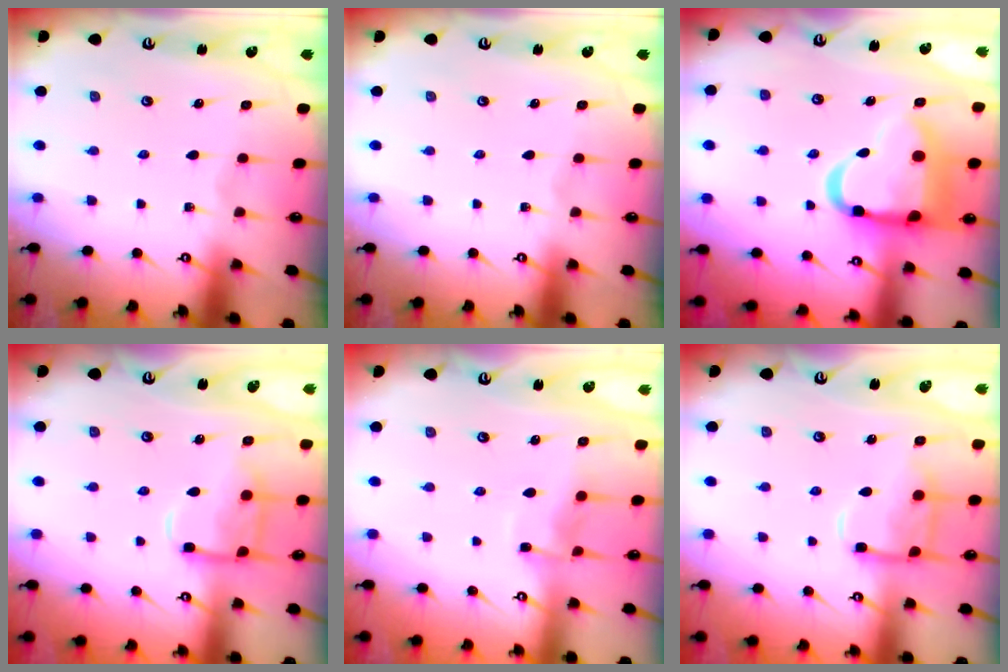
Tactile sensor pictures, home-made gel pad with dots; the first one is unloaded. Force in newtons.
{"total": 0.0}
{"total": 17.5, "press": 17.4, "slide": 2.0}
{"total": 11.2, "press": 11.1, "slide": 1.2}
{"total": 5.7, "press": 5.7, "slide": 0.7}
{"total": 11.2, "press": 11.1, "slide": 1.2}